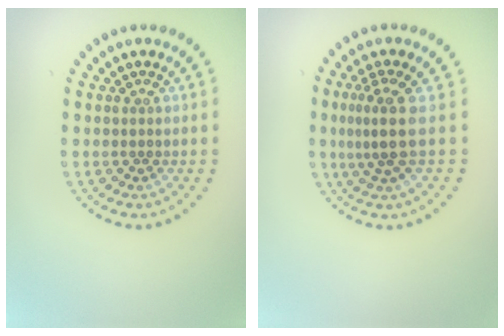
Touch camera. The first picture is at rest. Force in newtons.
{"total": 2.9, "press": 2.1, "slide": 2.1}